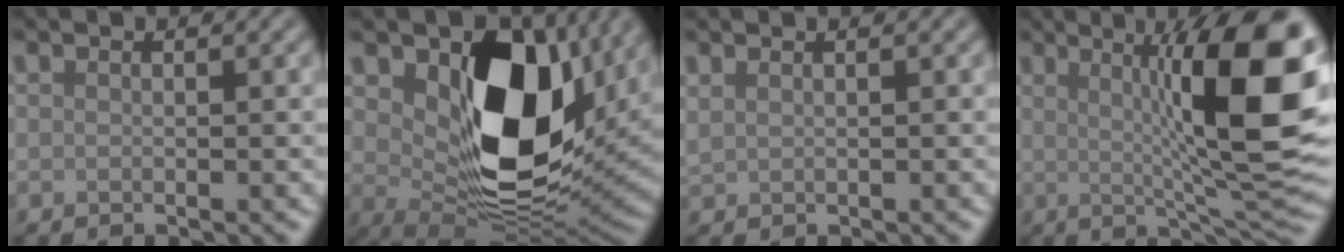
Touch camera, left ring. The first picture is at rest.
{"total": 12.6, "force": [3.8, 7.2, 9.7], "torque": [-0.149, -0.013, 0.078]}
{"total": 0.9, "force": [0.5, 0.7, 0.4], "torque": [-0.012, 0.005, 0.014]}
{"total": 12.5, "force": [2.2, 2.1, 12.2], "torque": [-0.161, 0.007, 0.042]}